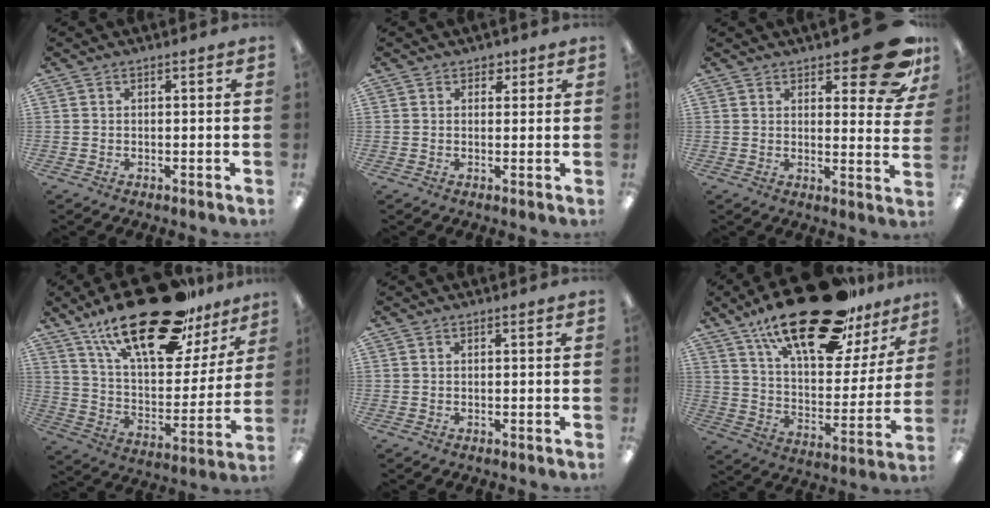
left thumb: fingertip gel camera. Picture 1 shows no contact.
{"total": 2.1, "force": [1.2, 1.5, 0.6], "torque": [0.001, -0.003, 0.019]}
{"total": 13.7, "force": [9.0, 4.6, 9.4], "torque": [-0.109, -0.059, 0.146]}
{"total": 29.3, "force": [19.7, 11.6, 18.3], "torque": [-0.285, -0.108, 0.330]}
{"total": 0.0}
{"total": 27.9, "force": [19.8, 10.1, 16.8], "torque": [-0.266, -0.114, 0.328]}